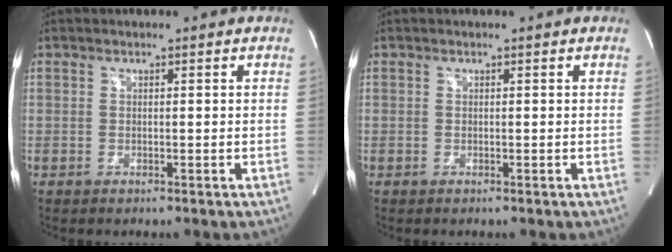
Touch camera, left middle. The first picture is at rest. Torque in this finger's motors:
{"motor_torque": [-0.02, 0.02, 0.02, 0.00]}